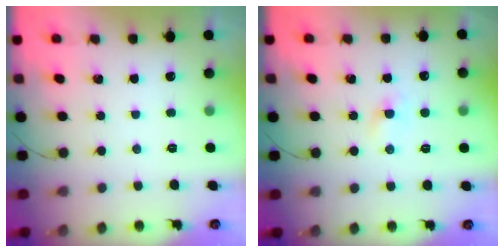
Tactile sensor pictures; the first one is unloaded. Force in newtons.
{"total": 1.0, "press": 0.8, "slide": 0.6}